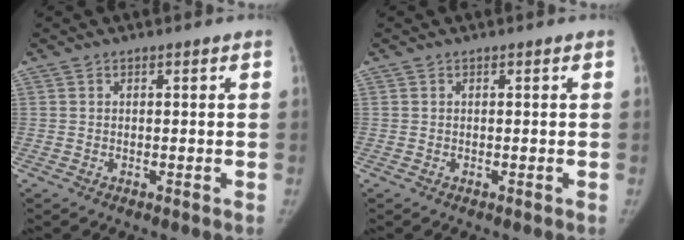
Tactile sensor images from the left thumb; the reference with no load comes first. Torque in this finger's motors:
{"motor_torque": [0.00, 0.00, 0.38, -0.38, 0.07]}